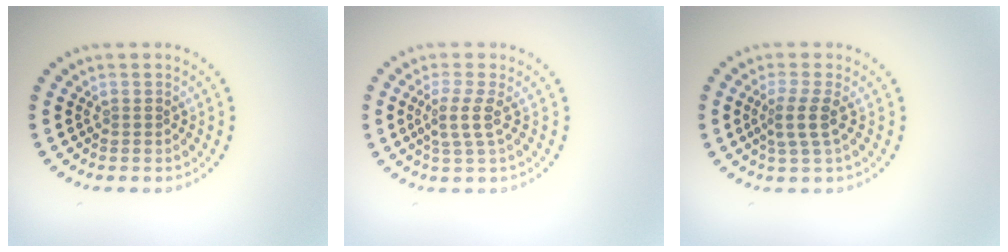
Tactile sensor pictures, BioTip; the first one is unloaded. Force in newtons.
{"total": 2.3, "press": 1.7, "slide": 1.5}
{"total": 2.3, "press": 1.8, "slide": 1.4}